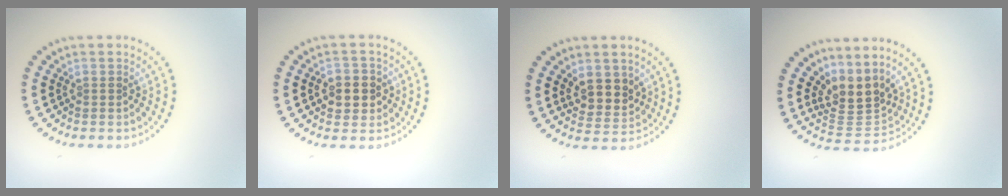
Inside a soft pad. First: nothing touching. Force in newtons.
{"total": 2.9, "press": 2.8, "slide": 0.6}
{"total": 3.0, "press": 2.8, "slide": 1.3}
{"total": 3.6, "press": 2.6, "slide": 2.5}